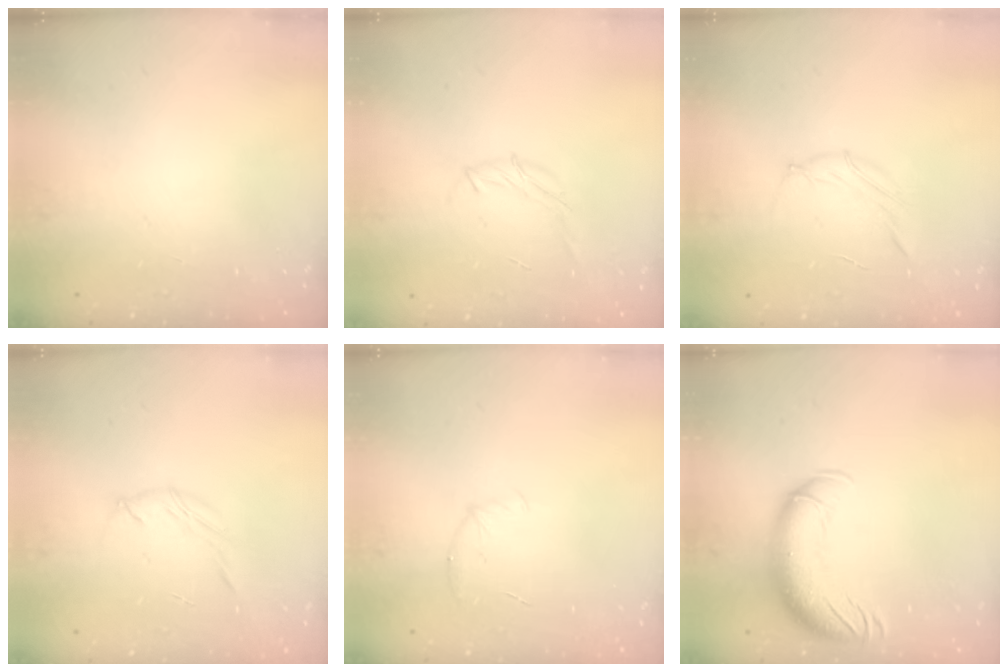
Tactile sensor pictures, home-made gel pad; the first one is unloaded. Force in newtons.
{"total": 6.0, "press": 5.9, "slide": 1.1}
{"total": 4.0, "press": 3.8, "slide": 1.0}
{"total": 4.4, "press": 4.3, "slide": 0.8}
{"total": 5.5, "press": 5.3, "slide": 1.4}
{"total": 14.0, "press": 13.6, "slide": 3.3}